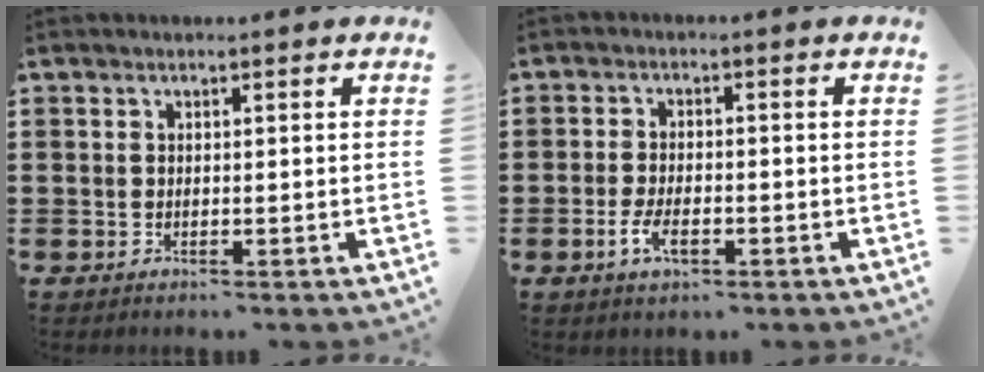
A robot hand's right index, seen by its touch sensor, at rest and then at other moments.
{"total": 3.9, "force": [-1.5, 1.6, 3.2], "torque": [-0.070, -0.006, -0.030]}